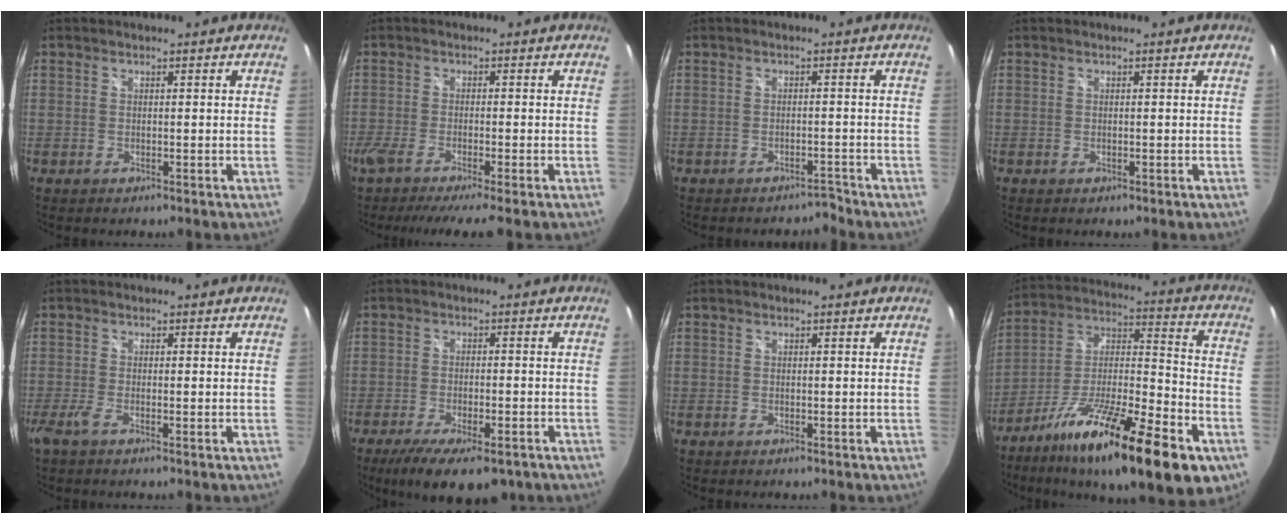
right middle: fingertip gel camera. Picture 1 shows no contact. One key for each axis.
{"total": 6.4, "fx": -5.3, "fy": -0.8, "fz": 3.6, "tx": -0.072, "ty": -0.030, "tz": -0.091}
{"total": 2.0, "fx": -1.9, "fy": 0.6, "fz": -0.2, "tx": 0.007, "ty": 0.006, "tz": -0.027}
{"total": 0.0}
{"total": 1.8, "fx": -1.1, "fy": -0.1, "fz": 1.4, "tx": -0.031, "ty": -0.007, "tz": -0.026}
{"total": 12.3, "fx": -8.4, "fy": 4.1, "fz": 8.0, "tx": -0.163, "ty": -0.036, "tz": -0.127}
{"total": 0.0}
{"total": 26.3, "fx": -14.8, "fy": 6.5, "fz": 20.8, "tx": -0.330, "ty": -0.024, "tz": -0.240}